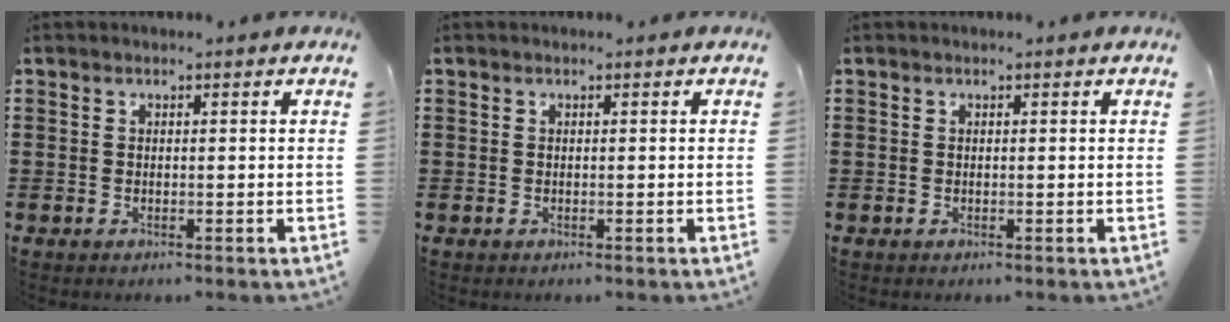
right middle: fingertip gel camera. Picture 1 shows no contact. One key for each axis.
{"total": 0.0}
{"total": 0.0}